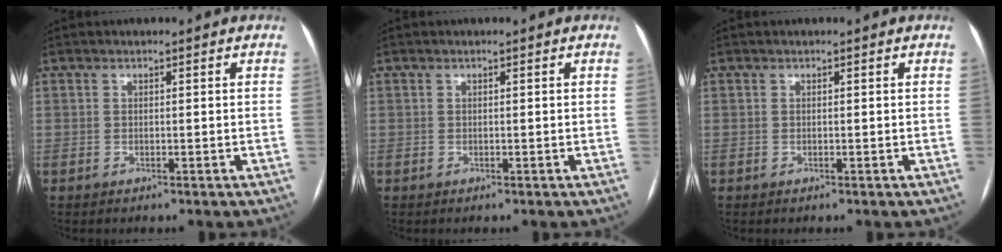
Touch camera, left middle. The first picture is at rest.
{"total": 0.0}
{"total": 0.0}